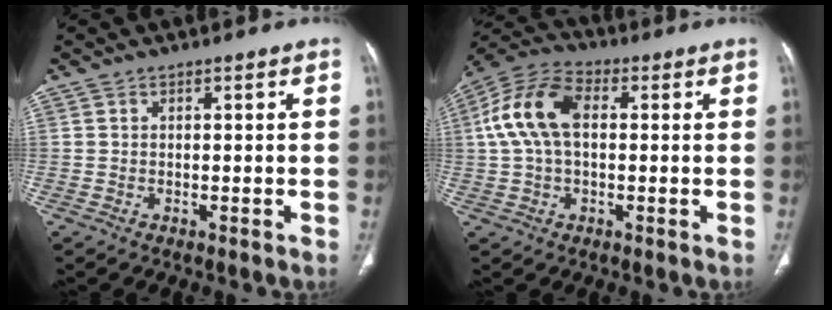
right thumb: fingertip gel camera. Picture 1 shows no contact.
{"total": 12.5, "force": [1.7, 7.5, 9.8], "torque": [-0.202, 0.032, 0.023]}